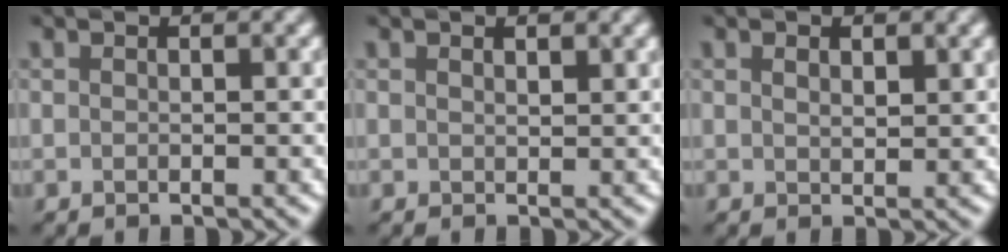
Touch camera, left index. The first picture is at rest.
{"total": 0.9, "force": [0.9, 0.1, 0.2], "torque": [0.008, 0.002, 0.016]}
{"total": 0.6, "force": [0.6, -0.2, 0.2], "torque": [0.001, -0.005, 0.031]}